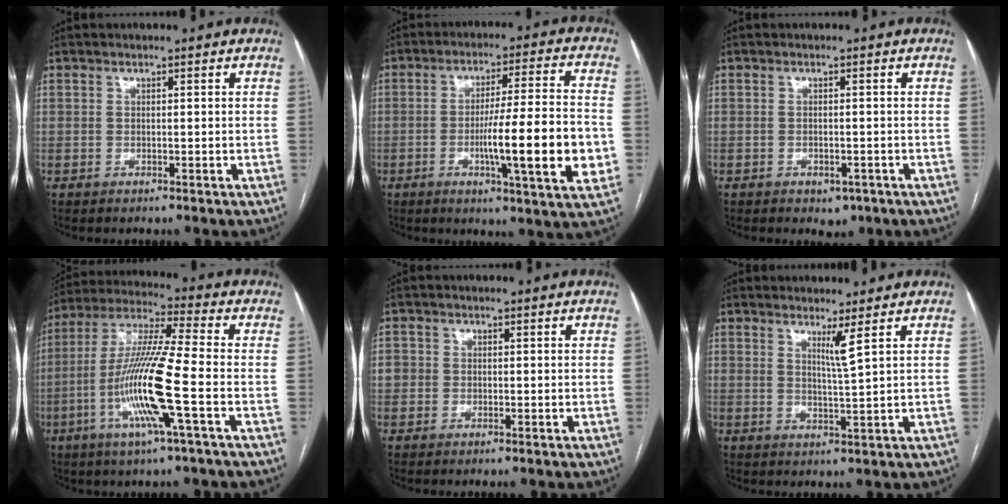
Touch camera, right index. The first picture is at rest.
{"total": 15.4, "force": [-3.3, 0.5, 15.0], "torque": [-0.223, -0.007, -0.052]}
{"total": 2.1, "force": [-1.1, 1.5, 0.9], "torque": [-0.004, 0.003, -0.006]}
{"total": 14.7, "force": [-4.3, -0.2, 14.1], "torque": [-0.286, -0.008, -0.089]}
{"total": 2.2, "force": [0.0, 2.1, 0.5], "torque": [-0.005, 0.010, 0.002]}
{"total": 2.8, "force": [1.7, -0.9, 2.1], "torque": [-0.038, -0.018, 0.034]}